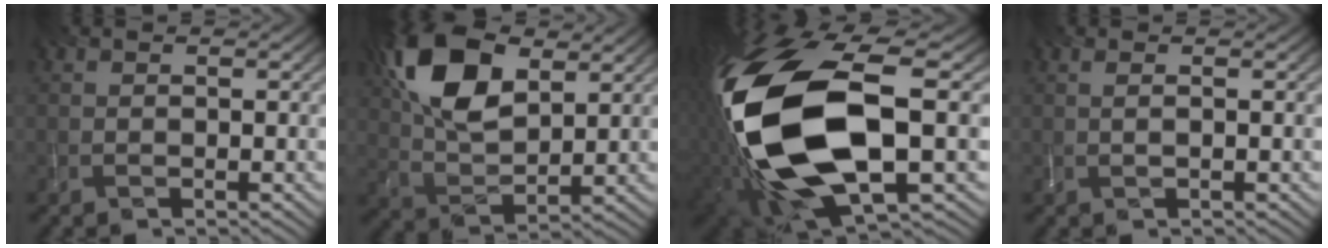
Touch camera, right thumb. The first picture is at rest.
{"total": 13.5, "force": [5.6, 7.1, 10.0], "torque": [-0.235, 0.021, 0.110]}
{"total": 19.7, "force": [-1.4, 10.2, 16.8], "torque": [-0.400, -0.043, -0.012]}
{"total": 0.9, "force": [0.1, 0.1, 0.9], "torque": [-0.023, 0.003, 0.001]}